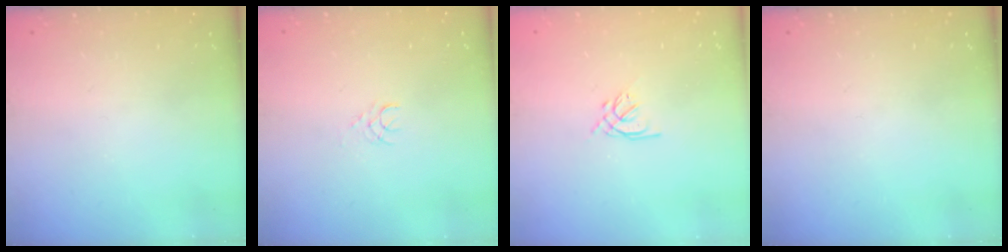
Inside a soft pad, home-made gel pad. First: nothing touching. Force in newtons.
{"total": 2.4, "press": 2.4, "slide": 0.3}
{"total": 1.6, "press": 1.5, "slide": 0.6}
{"total": 0.0}